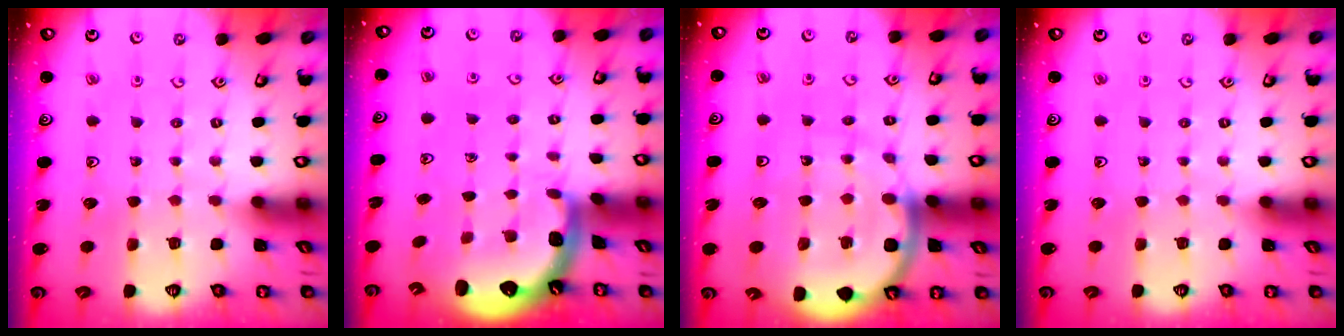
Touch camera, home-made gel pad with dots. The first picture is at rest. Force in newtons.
{"total": 1.5, "press": 1.4, "slide": 0.6}
{"total": 11.3, "press": 11.2, "slide": 1.3}
{"total": 0.0}